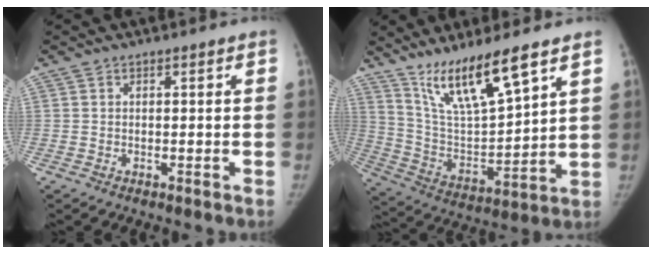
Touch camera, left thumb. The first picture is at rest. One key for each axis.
{"total": 15.4, "fx": 10.8, "fy": 2.7, "fz": 10.7, "tx": -0.184, "ty": -0.060, "tz": 0.218}